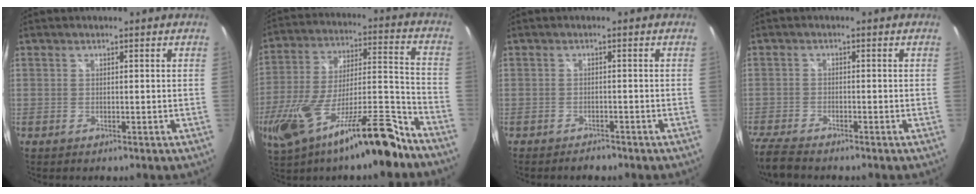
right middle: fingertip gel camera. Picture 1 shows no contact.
{"total": 24.0, "force": [-15.9, 5.3, 17.2], "torque": [-0.326, -0.037, -0.260]}
{"total": 2.0, "force": [-1.9, 0.3, 0.5], "torque": [-0.012, -0.007, -0.030]}
{"total": 6.0, "force": [-5.4, 0.4, 2.6], "torque": [-0.076, -0.029, -0.106]}